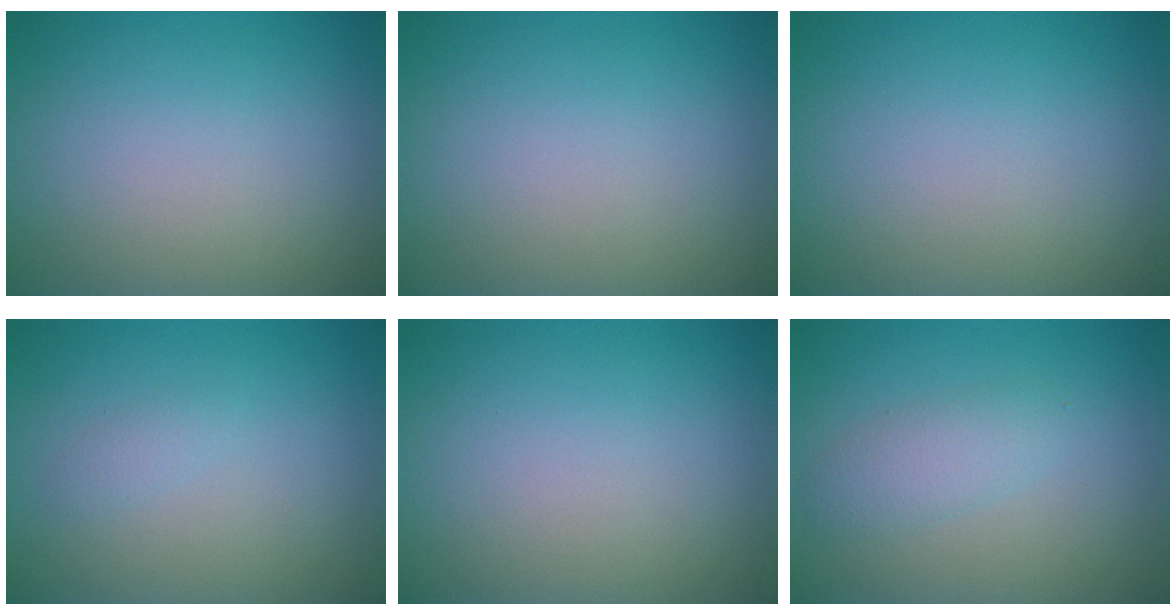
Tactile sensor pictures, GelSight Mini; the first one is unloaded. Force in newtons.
{"total": 0.0}
{"total": 0.0}
{"total": 0.7, "press": 0.7, "slide": 0.0}
{"total": 0.0}
{"total": 2.0, "press": 2.0, "slide": 0.1}